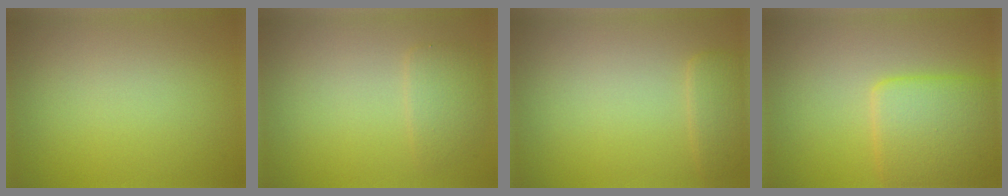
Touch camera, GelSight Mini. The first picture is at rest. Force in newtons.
{"total": 2.0, "press": 2.0, "slide": 0.2}
{"total": 1.8, "press": 1.8, "slide": 0.1}
{"total": 5.3, "press": 5.3, "slide": 0.3}